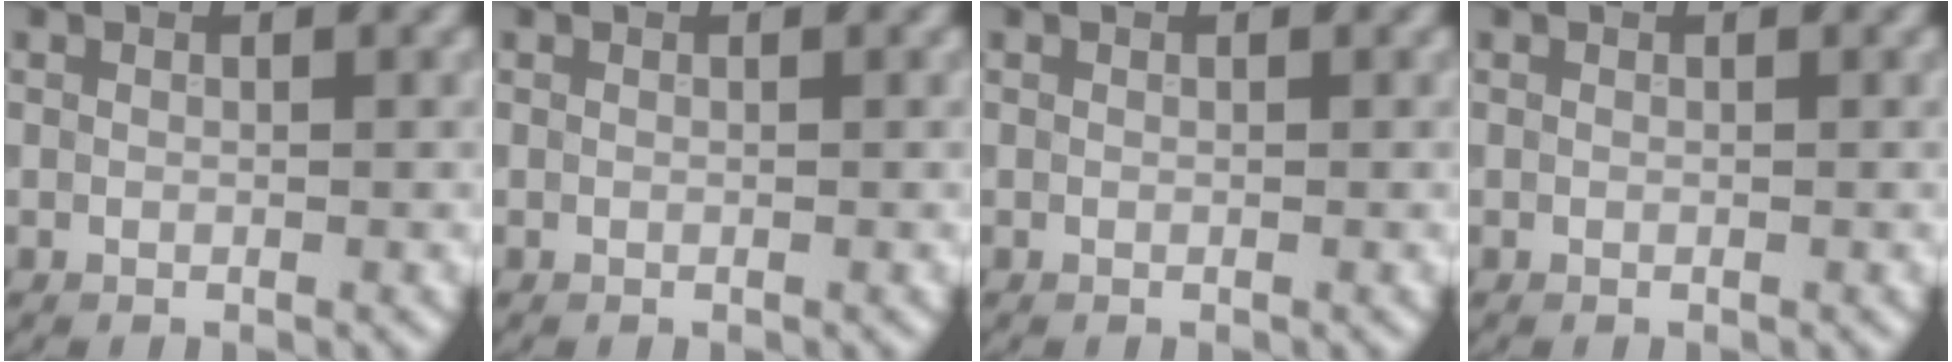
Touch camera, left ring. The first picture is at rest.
{"total": 0.0}
{"total": 0.0}
{"total": 0.0}